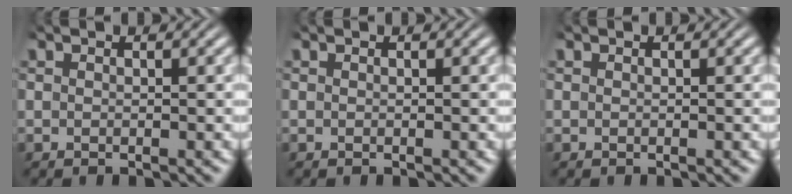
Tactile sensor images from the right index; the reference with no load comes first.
{"total": 0.0}
{"total": 0.0}